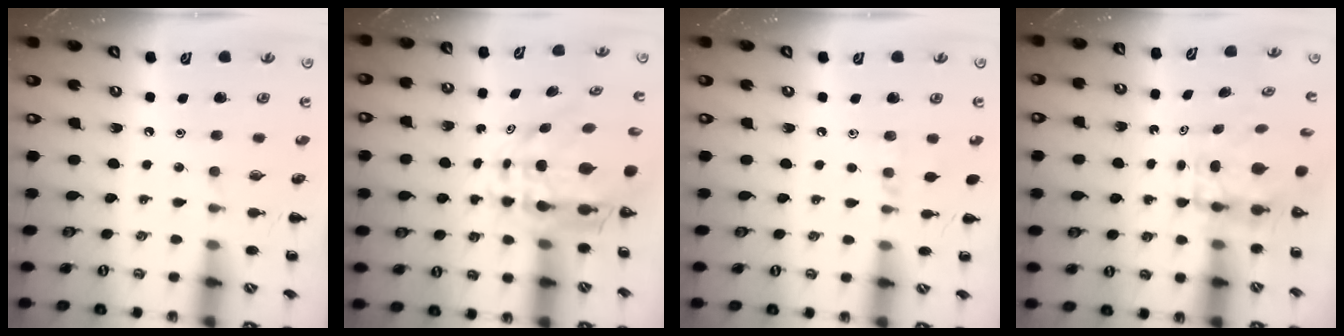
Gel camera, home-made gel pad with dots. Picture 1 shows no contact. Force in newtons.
{"total": 8.1, "press": 7.7, "slide": 2.5}
{"total": 3.9, "press": 3.6, "slide": 1.5}
{"total": 4.6, "press": 4.6, "slide": 0.5}